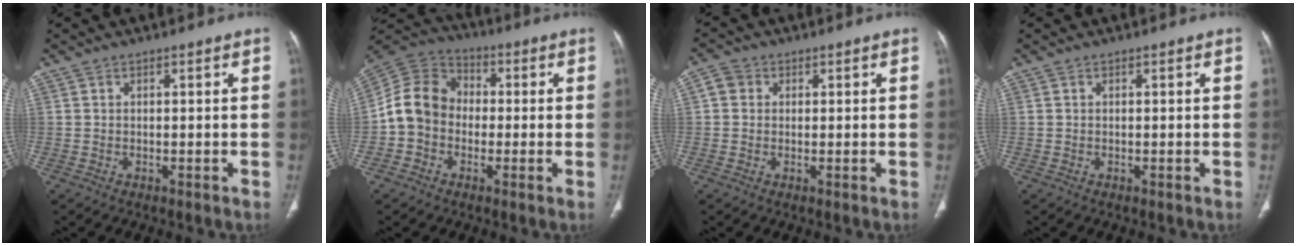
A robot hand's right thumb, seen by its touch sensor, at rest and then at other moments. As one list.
[{"total": 11.0, "force": [-1.3, 9.4, 5.7], "torque": [-0.094, 0.036, -0.038]}, {"total": 2.9, "force": [0.6, 2.7, 1.0], "torque": [-0.006, 0.006, 0.007]}, {"total": 0.0}]